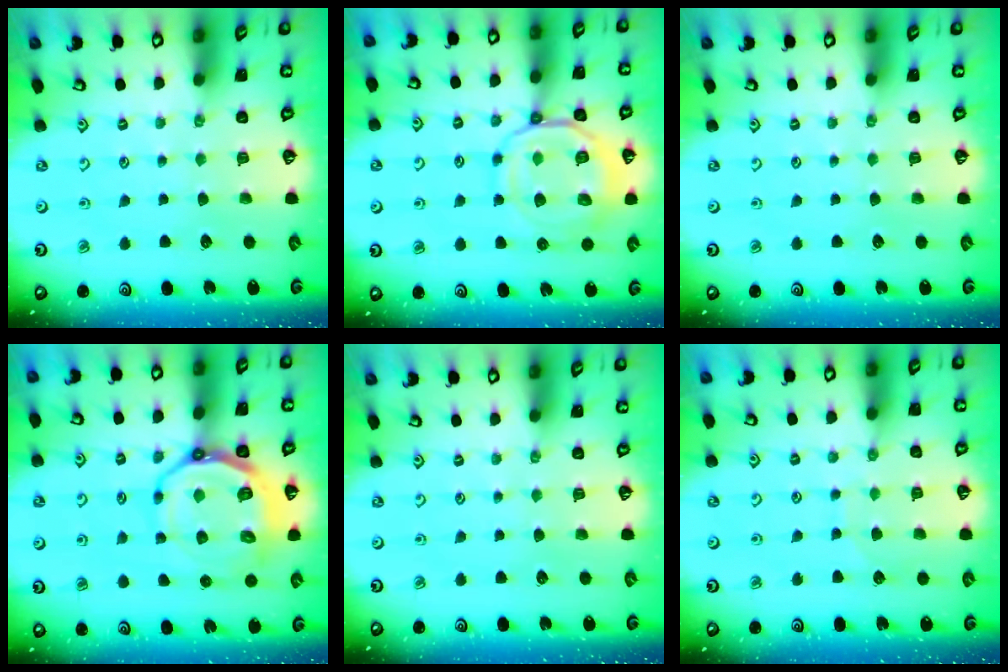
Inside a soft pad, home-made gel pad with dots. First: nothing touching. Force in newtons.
{"total": 14.0, "press": 13.9, "slide": 1.5}
{"total": 0.0}
{"total": 14.9, "press": 14.5, "slide": 3.3}
{"total": 0.0}
{"total": 5.7, "press": 5.7, "slide": 0.6}